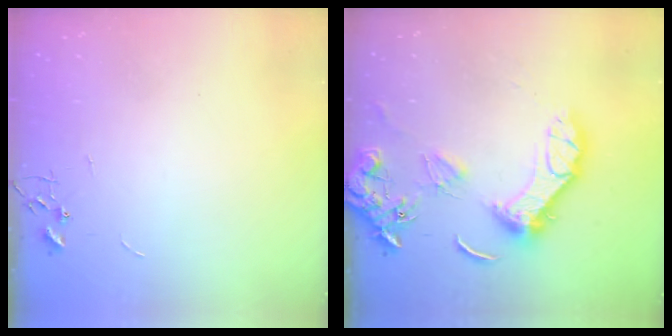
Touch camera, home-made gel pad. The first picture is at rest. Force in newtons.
{"total": 15.8, "press": 15.7, "slide": 1.7}